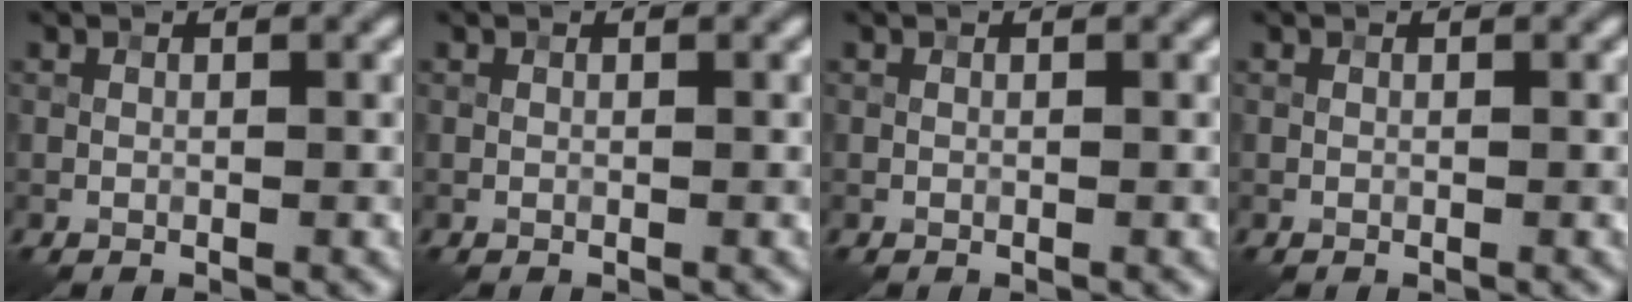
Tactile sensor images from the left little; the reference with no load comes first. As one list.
[{"total": 0.0}, {"total": 0.0}, {"total": 0.0}]